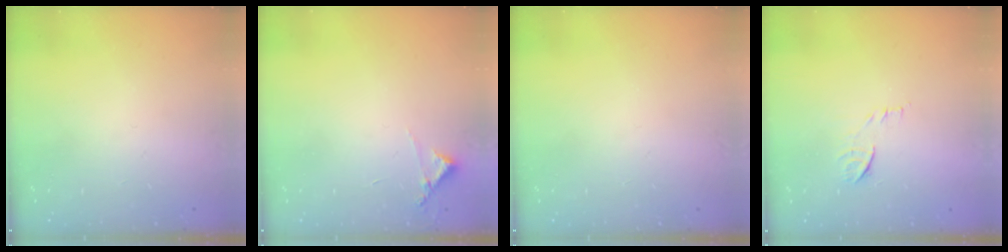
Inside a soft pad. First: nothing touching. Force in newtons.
{"total": 4.3, "press": 4.3, "slide": 0.2}
{"total": 0.0}
{"total": 7.8, "press": 7.7, "slide": 0.7}